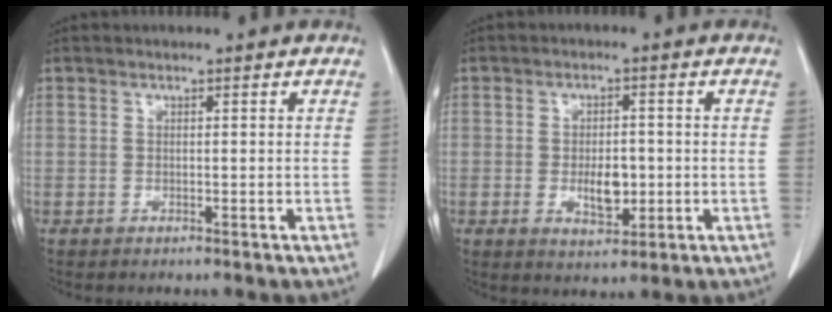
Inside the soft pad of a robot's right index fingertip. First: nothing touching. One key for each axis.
{"total": 5.3, "fx": -0.9, "fy": 2.5, "fz": 4.5, "tx": -0.074, "ty": -0.004, "tz": -0.007}